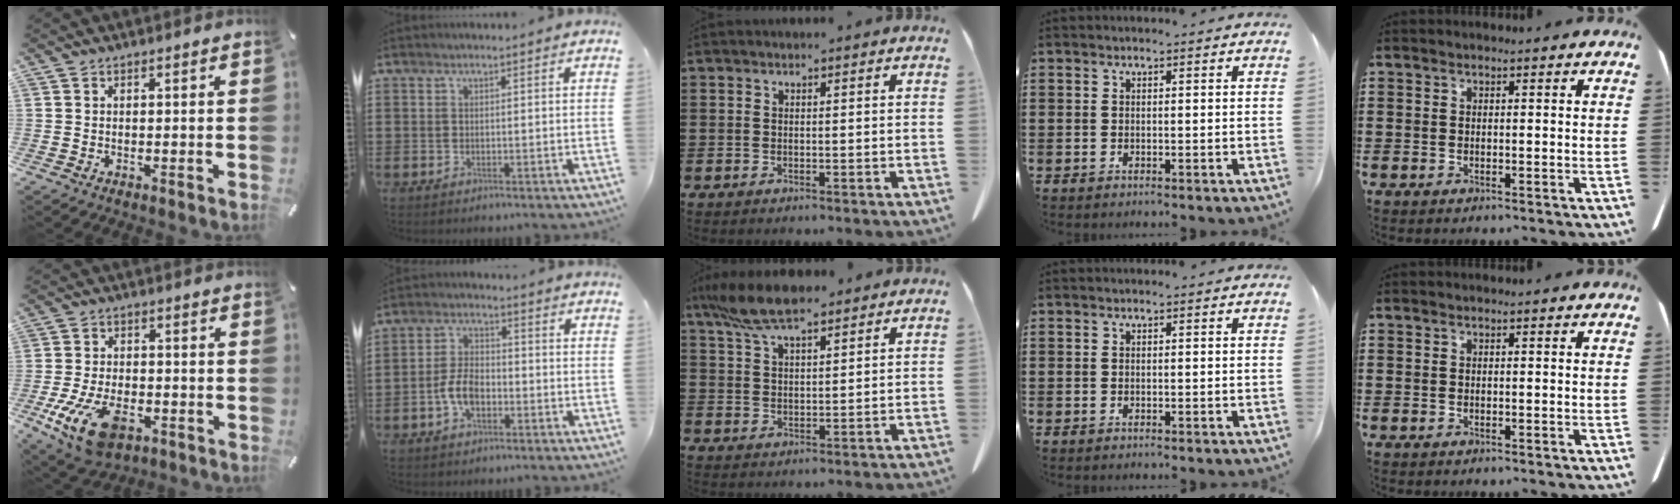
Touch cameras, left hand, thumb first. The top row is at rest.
{"thumb": {"total": 13.2, "force": [-5.7, 7.6, 9.2], "torque": [-0.197, 0.016, -0.098]}, "index": {"total": 5.5, "force": [-1.9, 2.9, 4.2], "torque": [-0.100, 0.001, -0.042]}, "middle": {"total": 8.1, "force": [6.3, 2.0, 4.6], "torque": [-0.107, -0.009, 0.119]}}